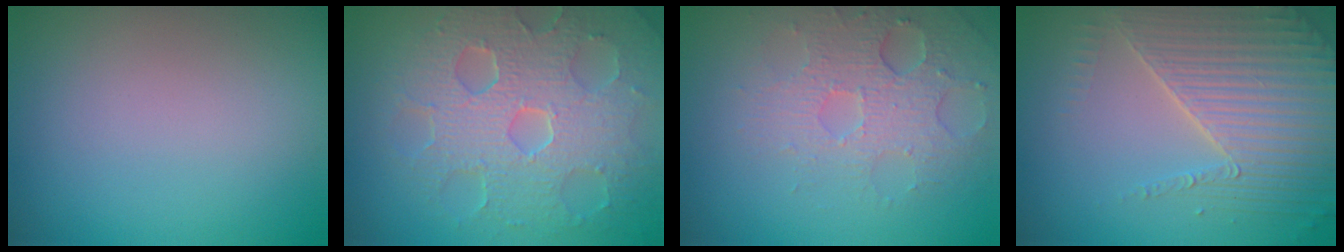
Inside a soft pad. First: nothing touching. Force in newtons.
{"total": 8.6, "press": 6.0, "slide": 6.1}
{"total": 3.6, "press": 3.3, "slide": 1.5}
{"total": 4.6, "press": 4.1, "slide": 2.0}